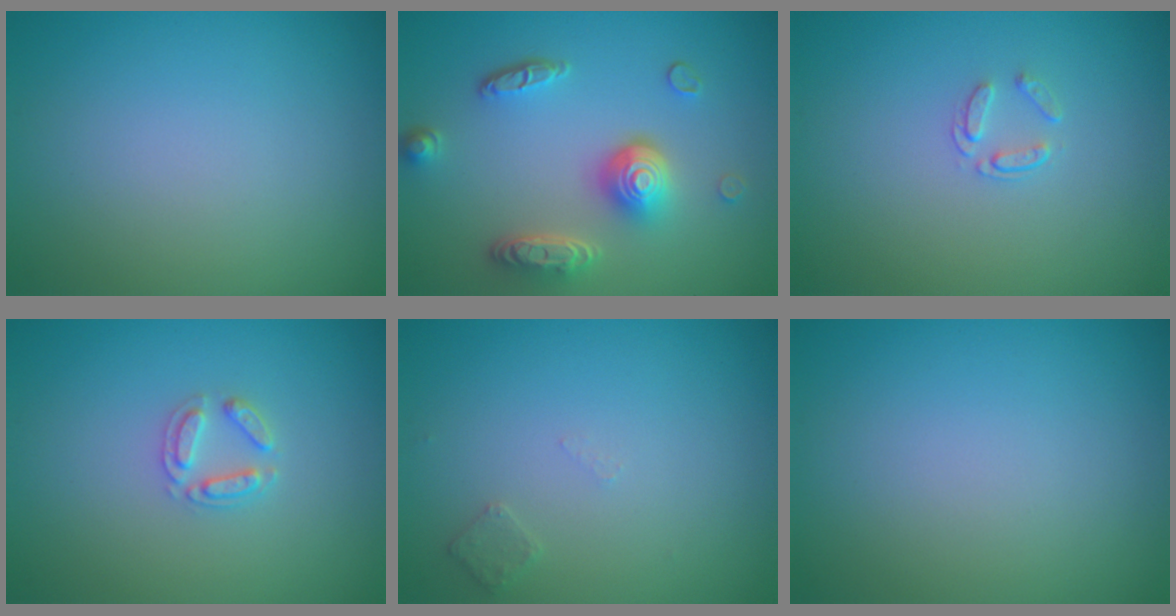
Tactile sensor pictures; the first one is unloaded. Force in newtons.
{"total": 5.2, "press": 3.8, "slide": 3.5}
{"total": 1.1, "press": 0.7, "slide": 0.9}
{"total": 1.9, "press": 1.9, "slide": 0.3}
{"total": 1.0, "press": 1.0, "slide": 0.1}
{"total": 0.0}